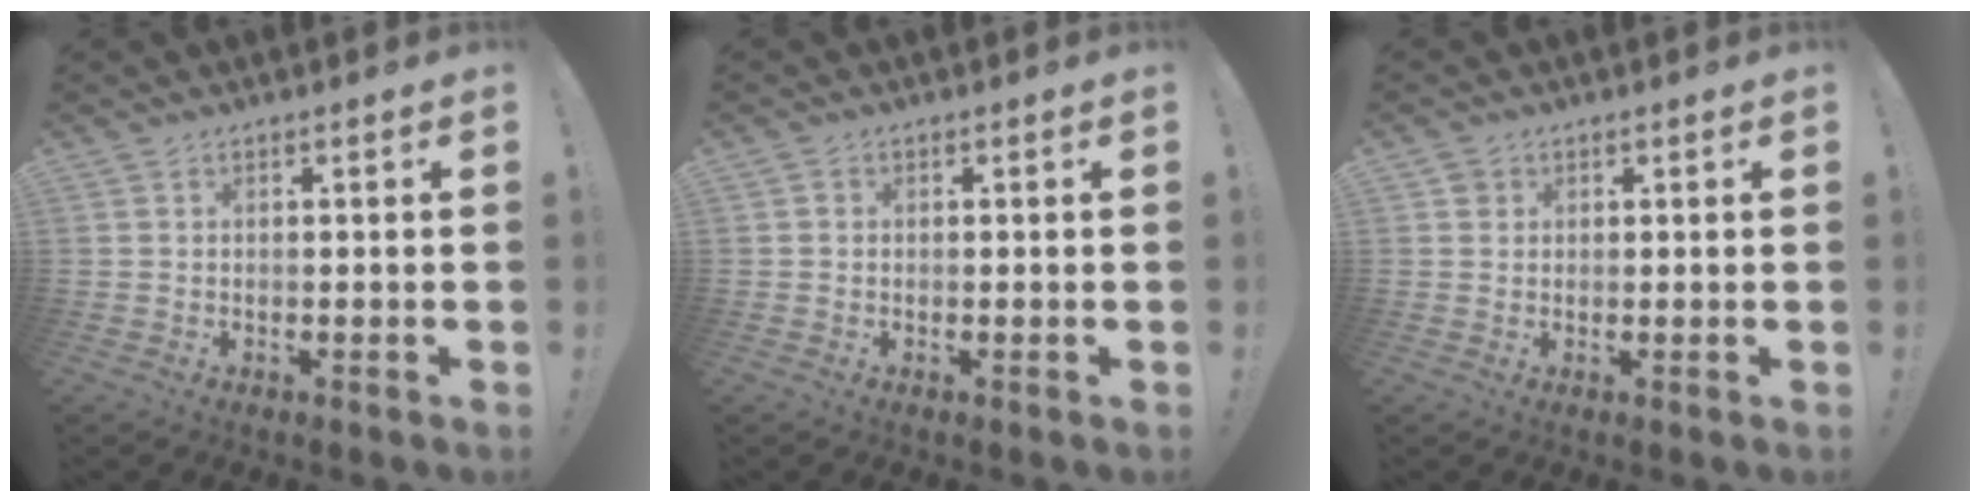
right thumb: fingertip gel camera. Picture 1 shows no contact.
{"total": 0.6, "force": [-0.1, 0.6, 0.2], "torque": [0.003, -0.001, -0.004]}
{"total": 2.0, "force": [1.0, 1.7, 0.3], "torque": [-0.002, 0.001, 0.017]}